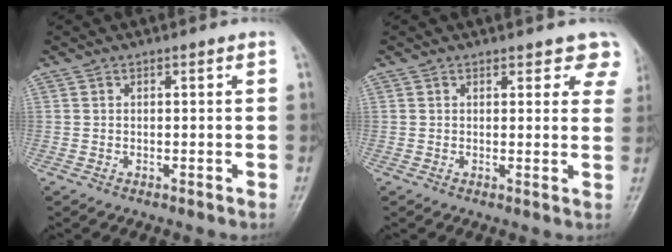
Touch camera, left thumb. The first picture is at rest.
{"total": 5.7, "force": [4.4, 2.7, 2.3], "torque": [0.019, -0.018, 0.036]}